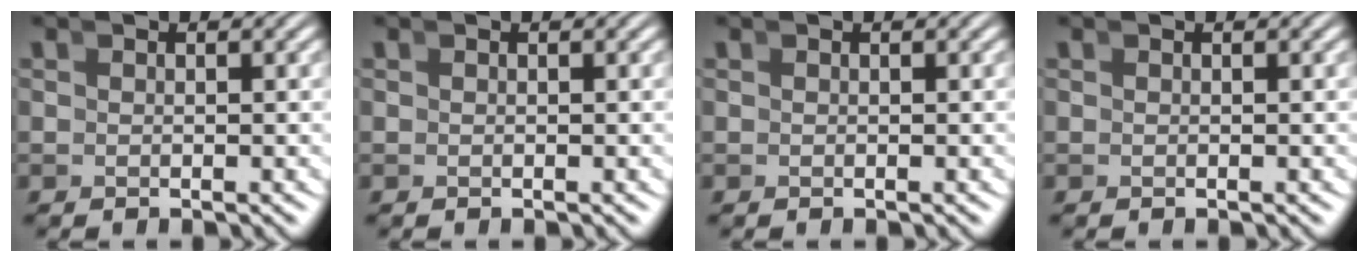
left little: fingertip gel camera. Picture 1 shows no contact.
{"total": 0.0}
{"total": 0.0}
{"total": 0.0}